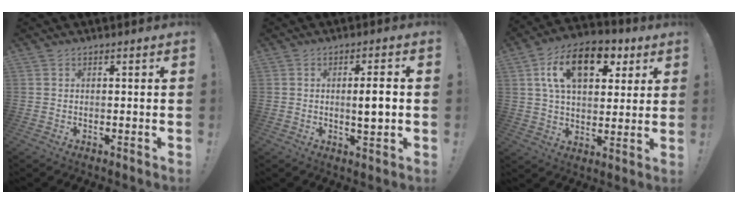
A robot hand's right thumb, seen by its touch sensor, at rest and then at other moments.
{"total": 5.5, "force": [0.1, 0.8, 5.4], "torque": [-0.072, -0.008, -0.006]}
{"total": 17.1, "force": [7.3, 10.1, 11.7], "torque": [-0.183, -0.019, 0.129]}